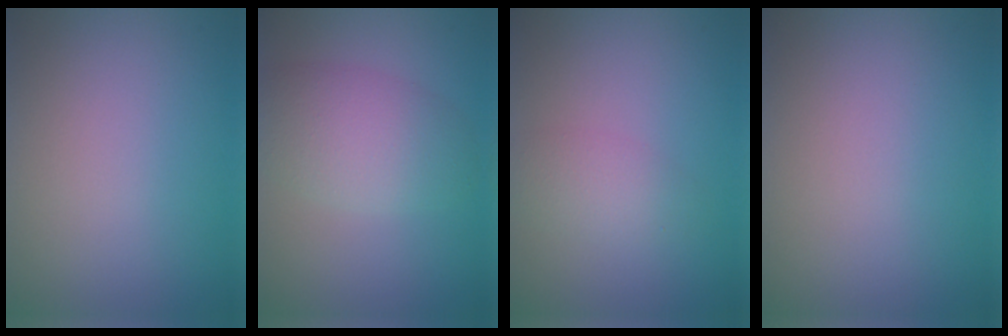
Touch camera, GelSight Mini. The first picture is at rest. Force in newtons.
{"total": 4.9, "press": 4.8, "slide": 0.2}
{"total": 2.3, "press": 2.3, "slide": 0.0}
{"total": 0.0}